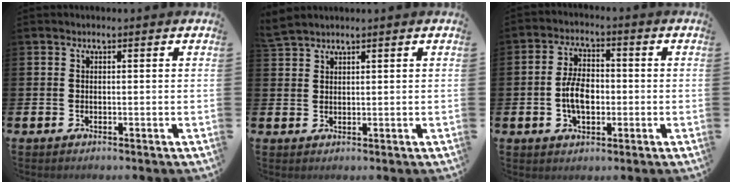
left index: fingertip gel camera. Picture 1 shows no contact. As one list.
[{"total": 2.2, "force": [2.2, 0.2, 0.2], "torque": [-0.012, -0.001, 0.043]}, {"total": 5.5, "force": [-0.8, 3.3, 4.4], "torque": [-0.075, 0.003, -0.020]}]